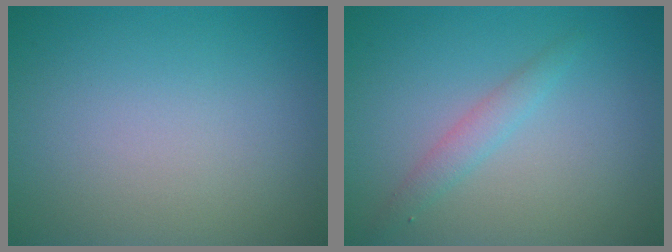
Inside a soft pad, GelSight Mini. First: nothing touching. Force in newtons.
{"total": 1.7, "press": 1.7, "slide": 0.0}